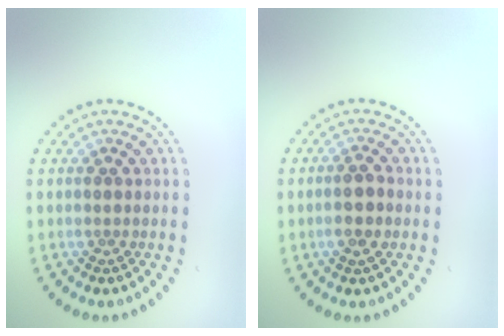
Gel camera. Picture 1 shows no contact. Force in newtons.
{"total": 2.4, "press": 2.3, "slide": 0.9}